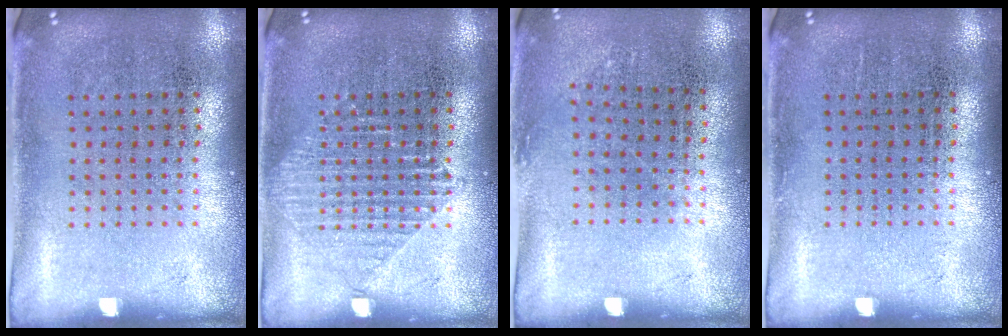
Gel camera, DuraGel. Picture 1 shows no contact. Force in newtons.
{"total": 1.5, "press": 1.5, "slide": 0.3}
{"total": 0.8, "press": 0.7, "slide": 0.5}
{"total": 0.0}